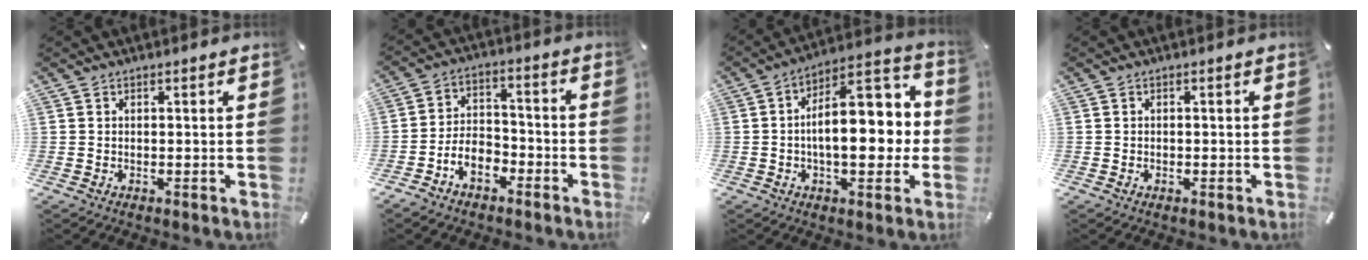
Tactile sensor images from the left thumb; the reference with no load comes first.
{"total": 8.0, "force": [-4.4, 5.2, 4.1], "torque": [-0.087, 0.023, -0.085]}
{"total": 16.6, "force": [0.1, 8.8, 14.0], "torque": [-0.188, -0.013, 0.000]}
{"total": 0.5, "force": [-0.2, 0.3, 0.3], "torque": [-0.006, 0.000, -0.004]}